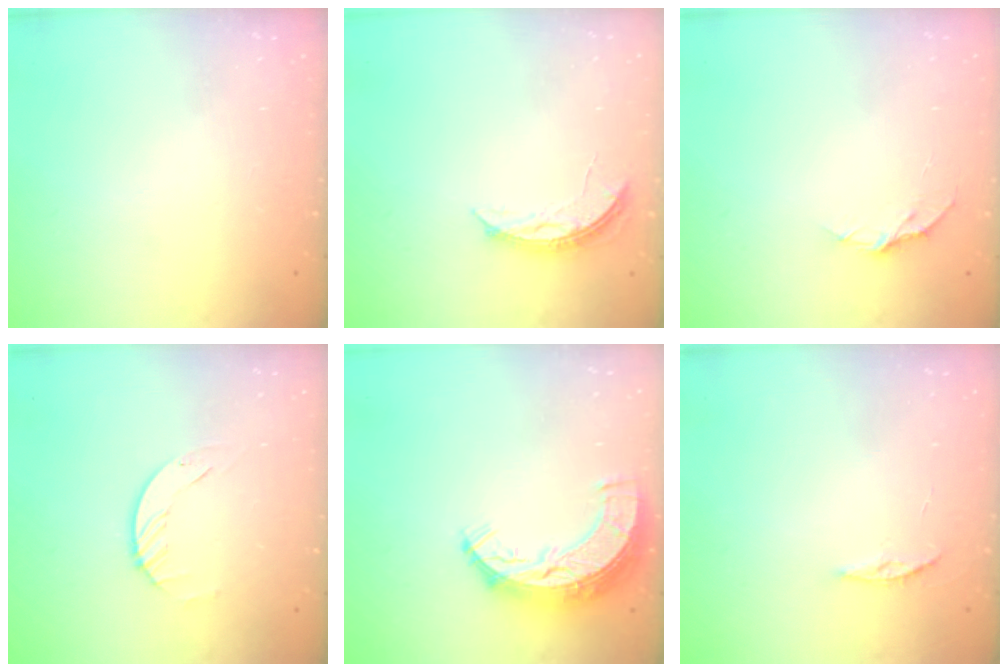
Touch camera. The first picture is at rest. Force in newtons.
{"total": 5.8, "press": 5.7, "slide": 0.5}
{"total": 5.1, "press": 5.1, "slide": 0.2}
{"total": 2.3, "press": 2.3, "slide": 0.3}
{"total": 9.6, "press": 9.6, "slide": 0.8}
{"total": 3.5, "press": 3.5, "slide": 0.4}